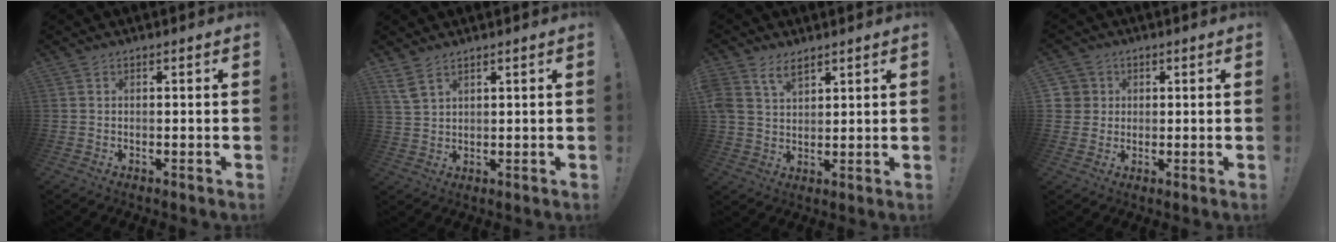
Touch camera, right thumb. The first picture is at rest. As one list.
[{"total": 4.9, "force": [3.5, 2.1, 2.7], "torque": [-0.054, -0.013, 0.068]}, {"total": 6.6, "force": [4.4, 3.7, 3.2], "torque": [-0.068, -0.010, 0.087]}, {"total": 4.6, "force": [1.2, 4.4, 0.5], "torque": [-0.006, -0.002, 0.024]}]